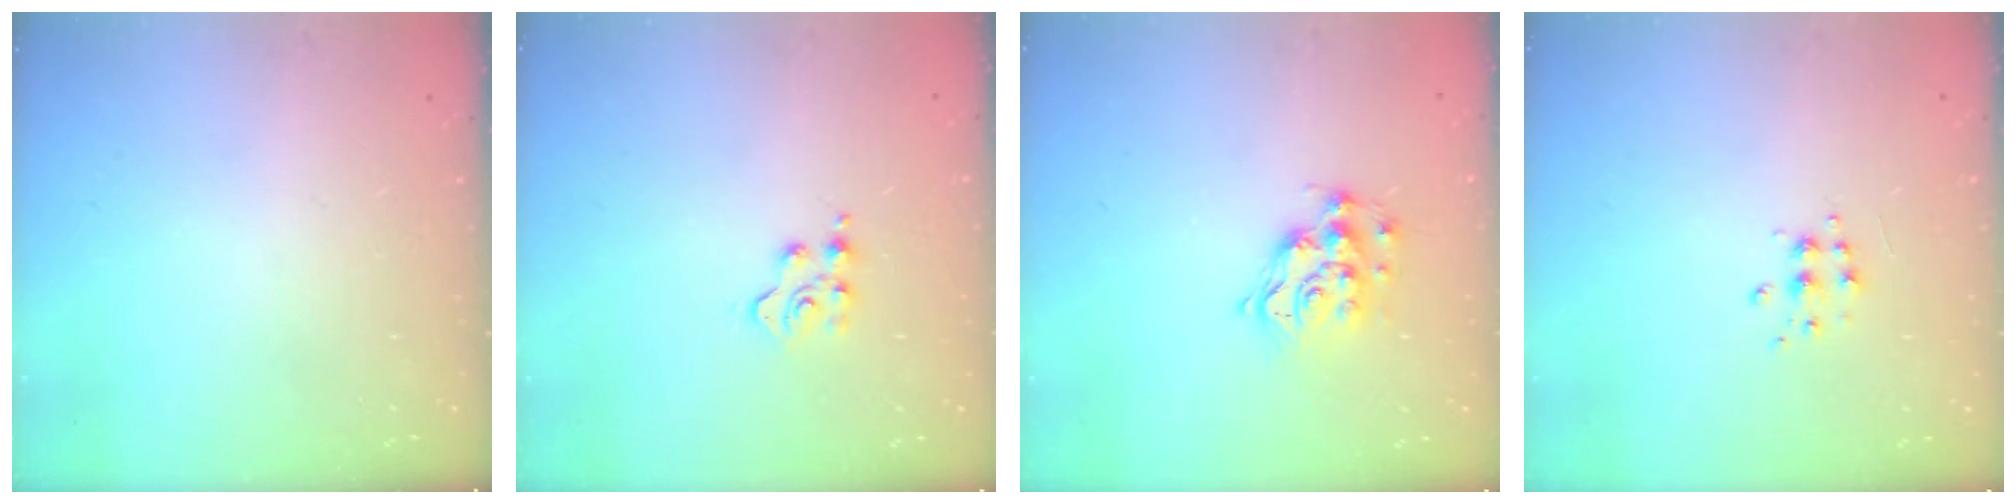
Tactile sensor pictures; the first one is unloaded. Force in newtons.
{"total": 3.1, "press": 3.0, "slide": 0.5}
{"total": 11.6, "press": 11.6, "slide": 0.7}
{"total": 5.8, "press": 5.7, "slide": 0.6}